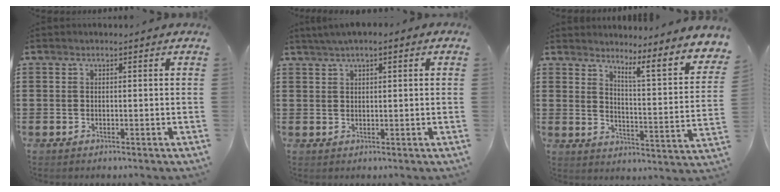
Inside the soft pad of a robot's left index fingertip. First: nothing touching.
{"total": 1.7, "force": [1.1, 0.3, 1.3], "torque": [-0.026, 0.005, 0.019]}
{"total": 5.4, "force": [4.4, -0.6, 3.1], "torque": [-0.054, -0.057, 0.059]}